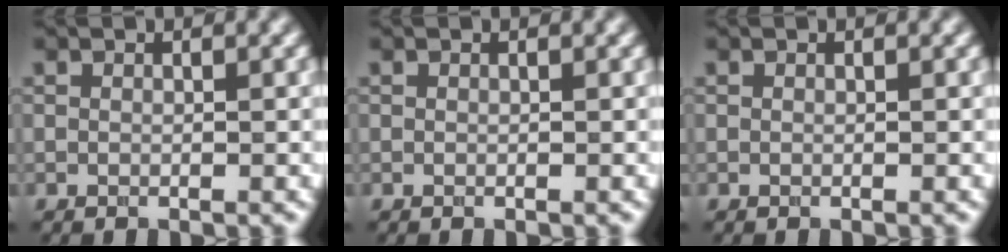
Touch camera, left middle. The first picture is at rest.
{"total": 0.0}
{"total": 0.0}